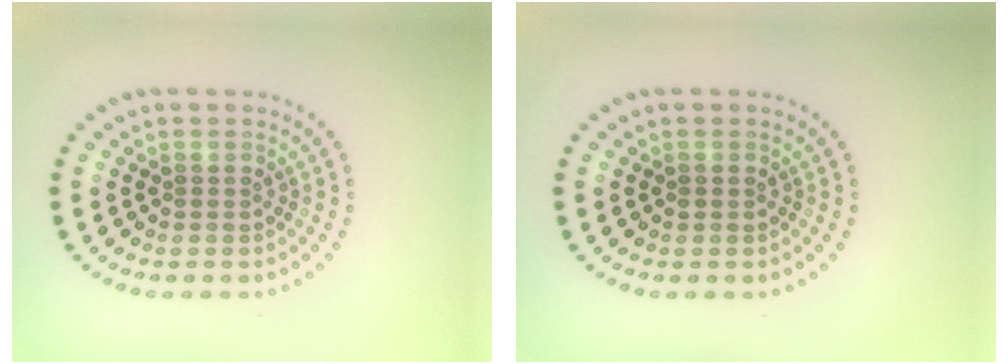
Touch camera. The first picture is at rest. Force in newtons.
{"total": 0.6, "press": 0.6, "slide": 0.0}